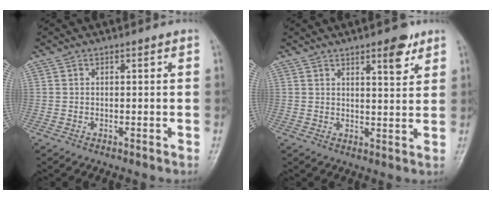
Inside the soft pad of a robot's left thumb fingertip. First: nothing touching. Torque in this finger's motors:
{"motor_torque": [0.03, -0.02, -0.37, 0.13, 0.16]}